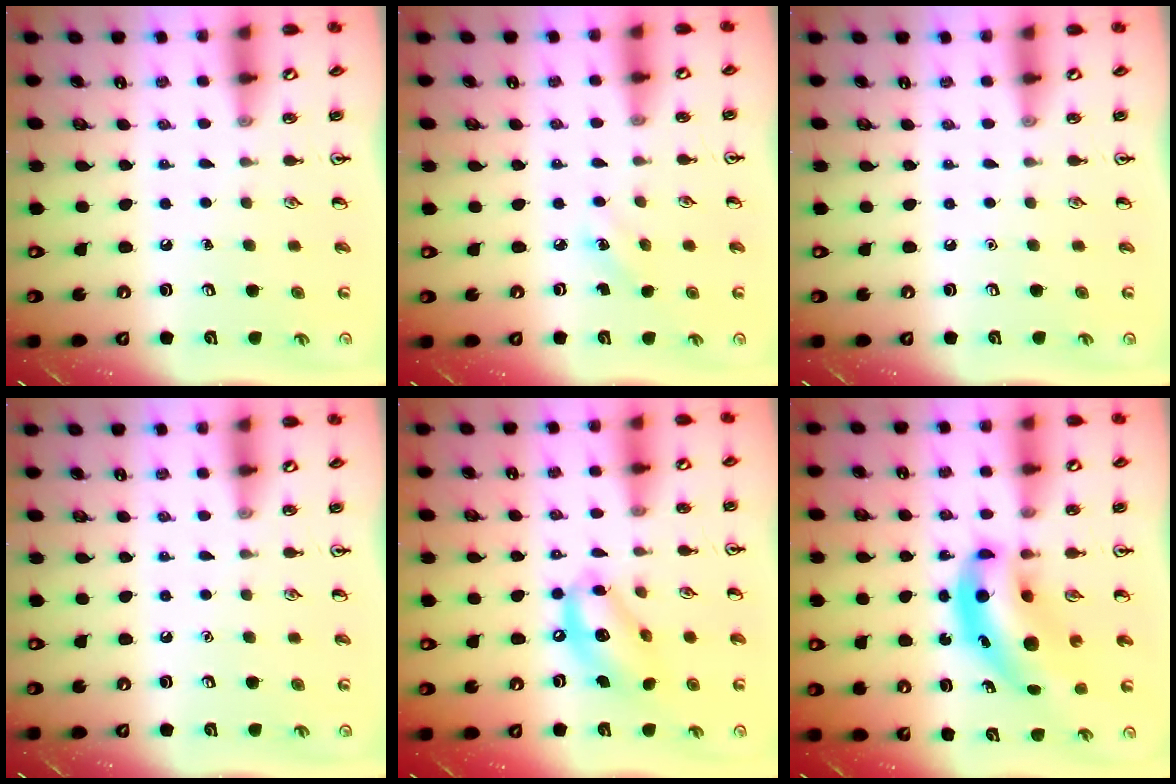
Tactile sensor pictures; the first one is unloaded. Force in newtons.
{"total": 1.9, "press": 1.7, "slide": 0.7}
{"total": 0.0}
{"total": 0.0}
{"total": 13.1, "press": 12.7, "slide": 3.3}
{"total": 11.0, "press": 10.4, "slide": 3.7}